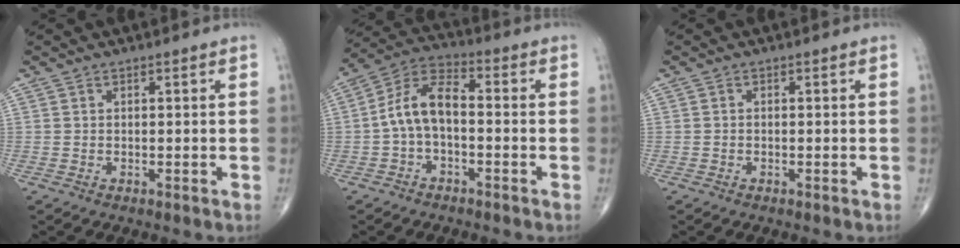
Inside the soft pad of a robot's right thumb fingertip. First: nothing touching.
{"total": 8.9, "force": [-1.2, 4.8, 7.4], "torque": [-0.140, 0.038, -0.035]}
{"total": 0.0}